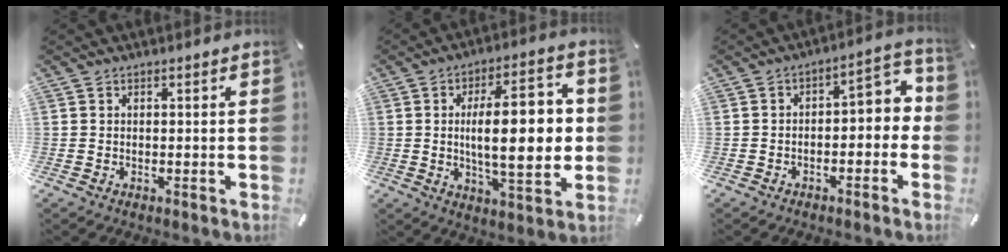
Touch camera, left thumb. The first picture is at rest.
{"total": 18.0, "force": [0.5, 7.0, 16.5], "torque": [-0.248, -0.002, 0.003]}
{"total": 4.8, "force": [-1.4, 2.8, 3.7], "torque": [-0.052, -0.002, -0.037]}